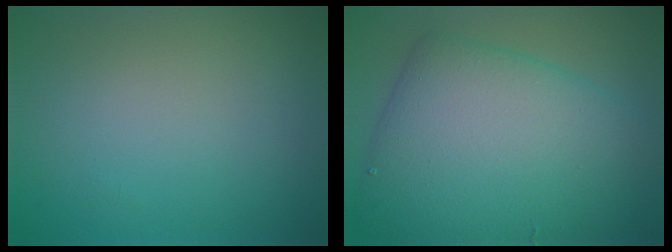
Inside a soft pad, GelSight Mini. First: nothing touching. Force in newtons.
{"total": 11.1, "press": 11.1, "slide": 0.2}